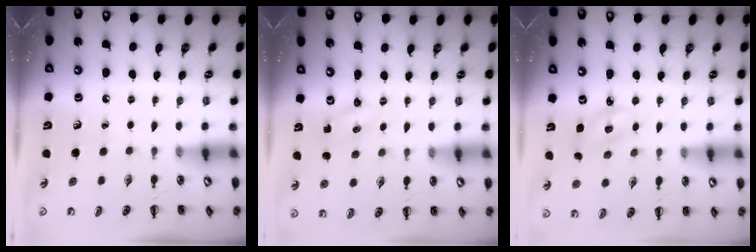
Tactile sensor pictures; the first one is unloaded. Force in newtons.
{"total": 0.9, "press": 0.8, "slide": 0.3}
{"total": 2.8, "press": 2.7, "slide": 0.7}